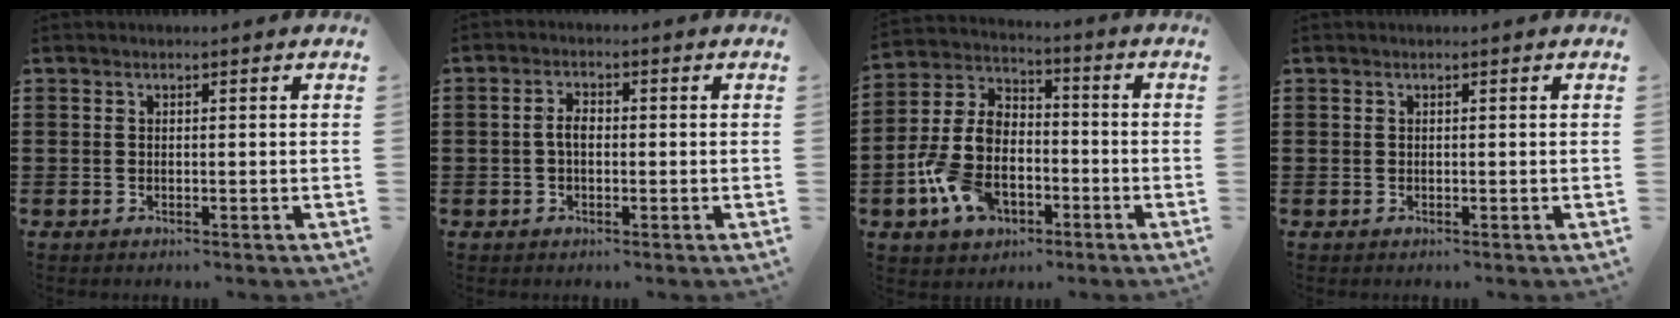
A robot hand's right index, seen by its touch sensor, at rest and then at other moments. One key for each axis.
{"total": 2.5, "fx": -0.3, "fy": 1.3, "fz": 2.1, "tx": -0.048, "ty": 0.001, "tz": -0.009}
{"total": 9.9, "fx": -3.2, "fy": 6.9, "fz": 6.4, "tx": -0.161, "ty": 0.008, "tz": -0.060}
{"total": 0.0}